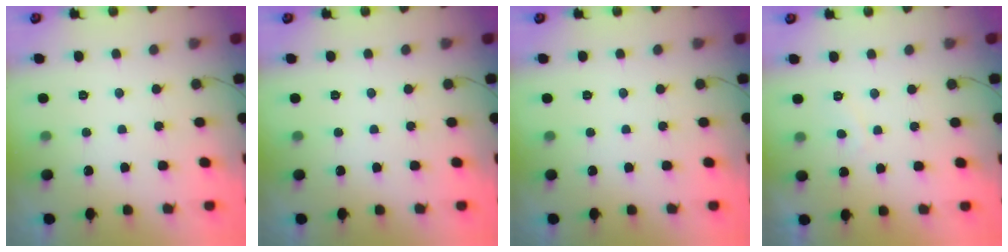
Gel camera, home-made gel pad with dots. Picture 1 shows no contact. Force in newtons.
{"total": 0.0}
{"total": 0.0}
{"total": 0.8, "press": 0.5, "slide": 0.6}